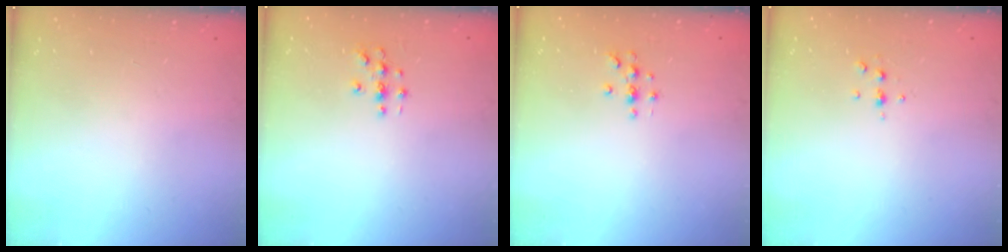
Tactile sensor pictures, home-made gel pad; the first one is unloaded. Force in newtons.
{"total": 2.8, "press": 2.8, "slide": 0.3}
{"total": 3.3, "press": 3.3, "slide": 0.4}
{"total": 4.7, "press": 4.6, "slide": 1.0}